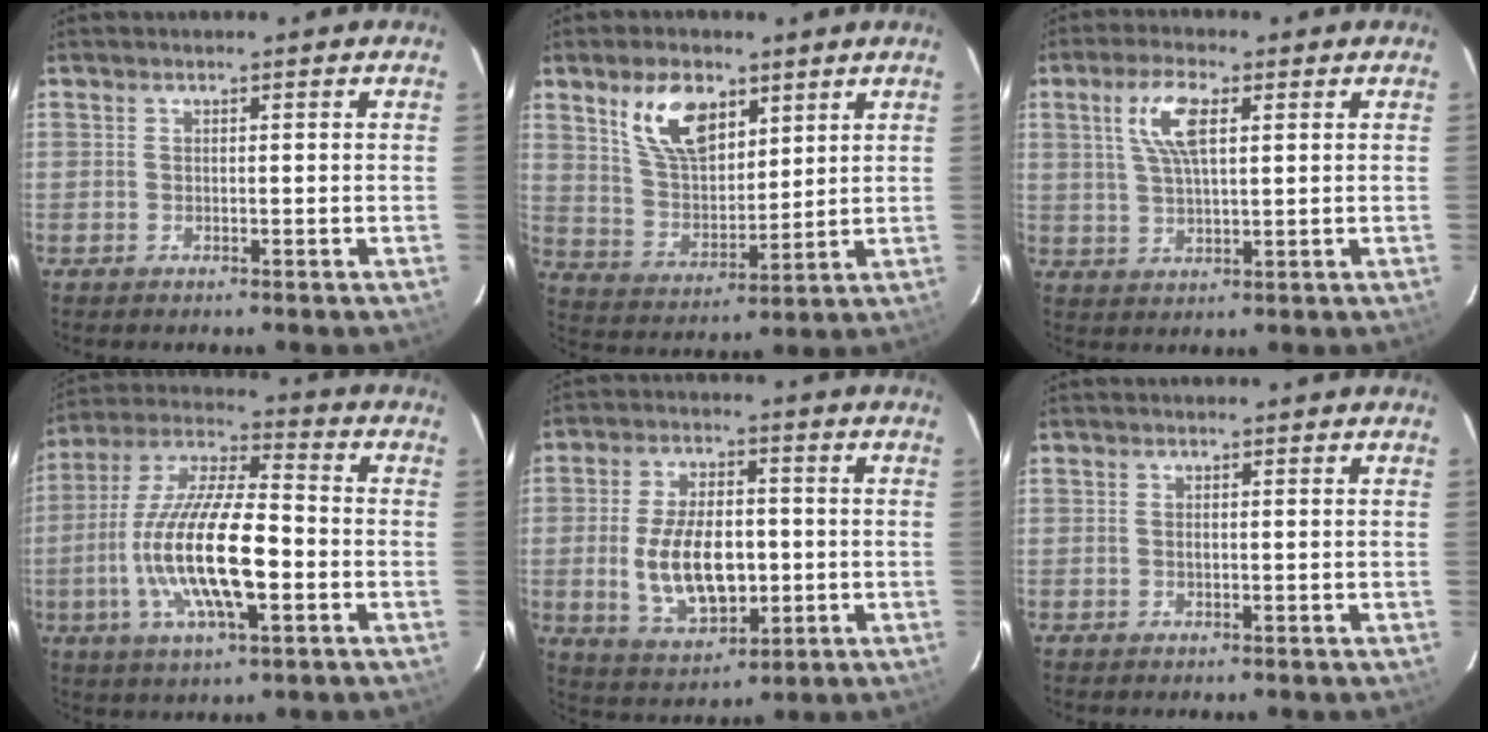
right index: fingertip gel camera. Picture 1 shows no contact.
{"total": 11.9, "force": [6.5, 6.2, 7.7], "torque": [-0.141, 0.014, 0.133]}
{"total": 7.5, "force": [2.6, 2.6, 6.6], "torque": [-0.130, 0.010, 0.052]}
{"total": 18.6, "force": [-4.1, 5.3, 17.3], "torque": [-0.341, -0.007, -0.079]}
{"total": 13.6, "force": [-1.5, 7.2, 11.4], "torque": [-0.224, -0.002, -0.011]}
{"total": 0.6, "force": [0.1, 0.3, 0.5], "torque": [-0.010, 0.002, 0.002]}